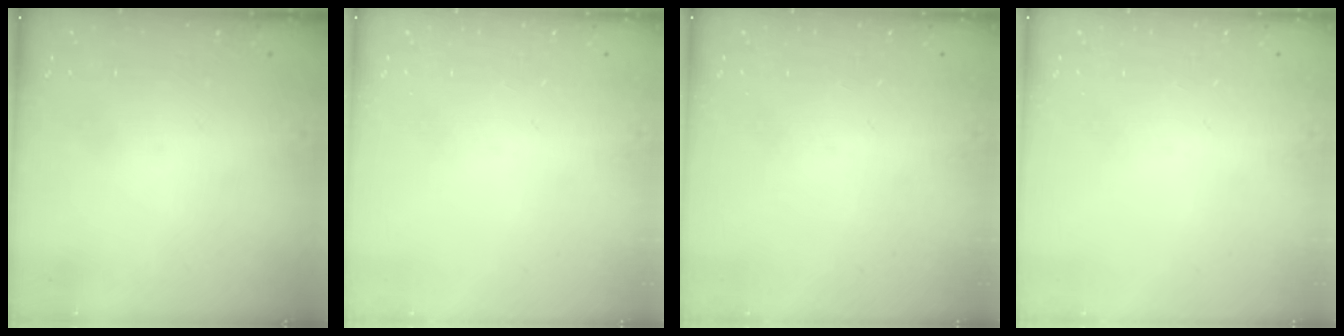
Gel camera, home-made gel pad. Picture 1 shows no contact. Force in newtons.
{"total": 0.0}
{"total": 0.0}
{"total": 0.0}